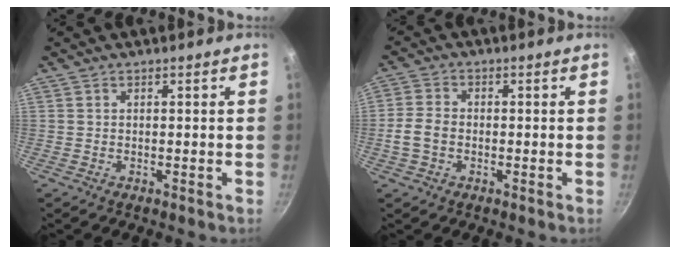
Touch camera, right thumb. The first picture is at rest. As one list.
[{"total": 5.1, "force": [-1.1, 3.7, 3.4], "torque": [-0.064, 0.016, -0.026]}]